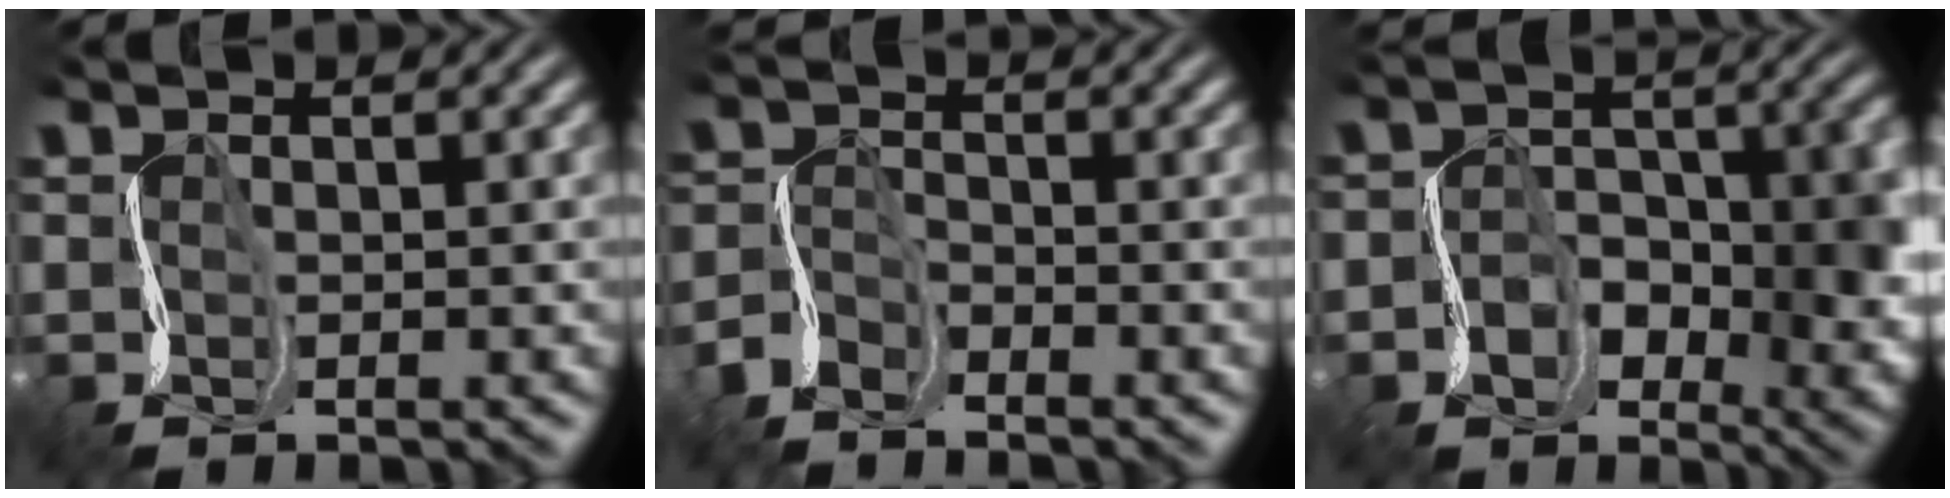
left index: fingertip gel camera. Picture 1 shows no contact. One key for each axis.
{"total": 2.9, "fx": -2.5, "fy": 1.1, "fz": 0.8, "tx": -0.023, "ty": 0.001, "tz": -0.060}
{"total": 7.6, "fx": -1.6, "fy": 5.3, "fz": 5.2, "tx": -0.068, "ty": -0.007, "tz": -0.028}